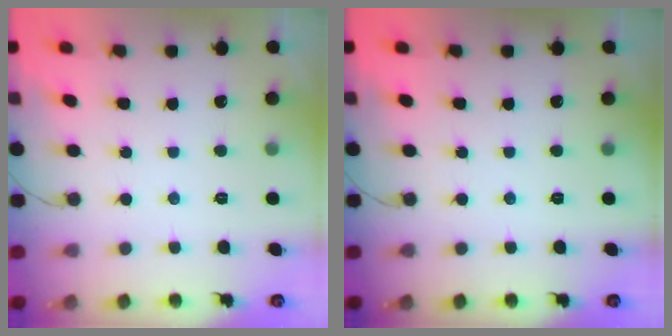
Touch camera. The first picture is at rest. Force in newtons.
{"total": 0.0}